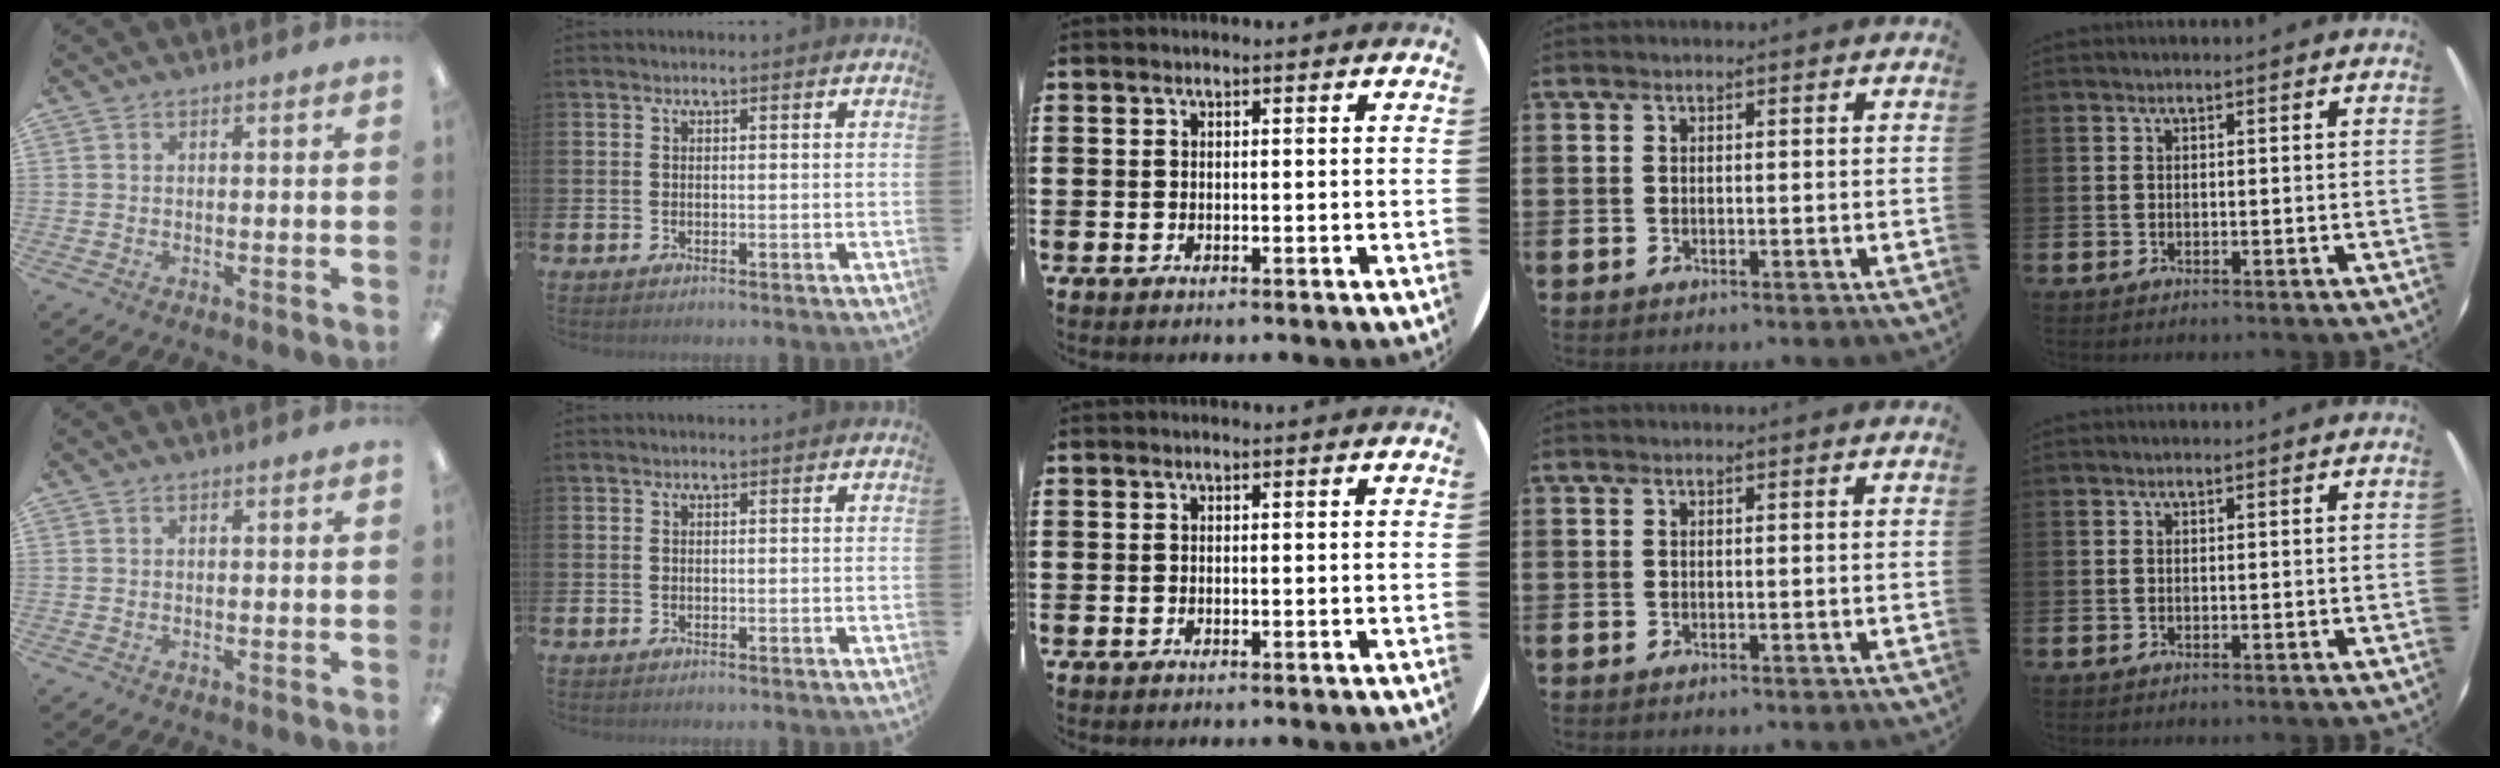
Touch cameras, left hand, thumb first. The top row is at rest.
{}